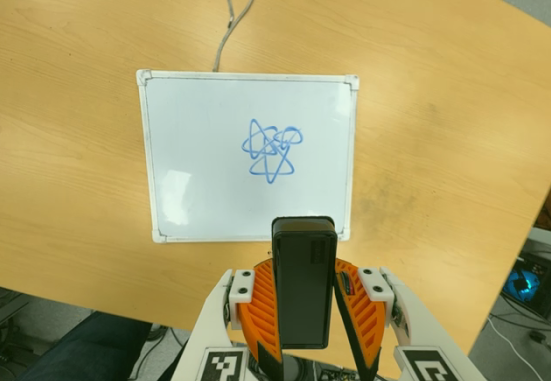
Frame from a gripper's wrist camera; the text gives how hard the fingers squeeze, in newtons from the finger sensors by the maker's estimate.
{"total": 6.1, "left": 5.2, "right": 7.0}